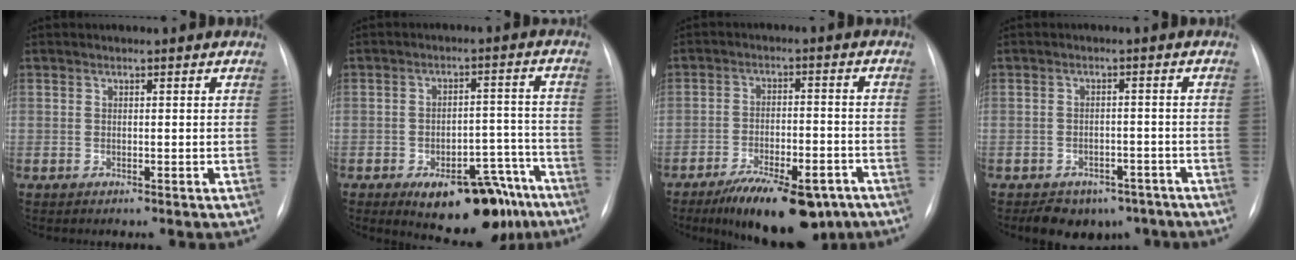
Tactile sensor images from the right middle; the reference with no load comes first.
{"total": 16.4, "force": [-10.8, 6.6, 10.4], "torque": [-0.094, 0.040, -0.149]}
{"total": 14.8, "force": [-10.5, 5.3, 8.9], "torque": [-0.122, 0.002, -0.162]}
{"total": 7.7, "force": [-5.8, 4.7, 2.0], "torque": [-0.015, 0.015, -0.075]}